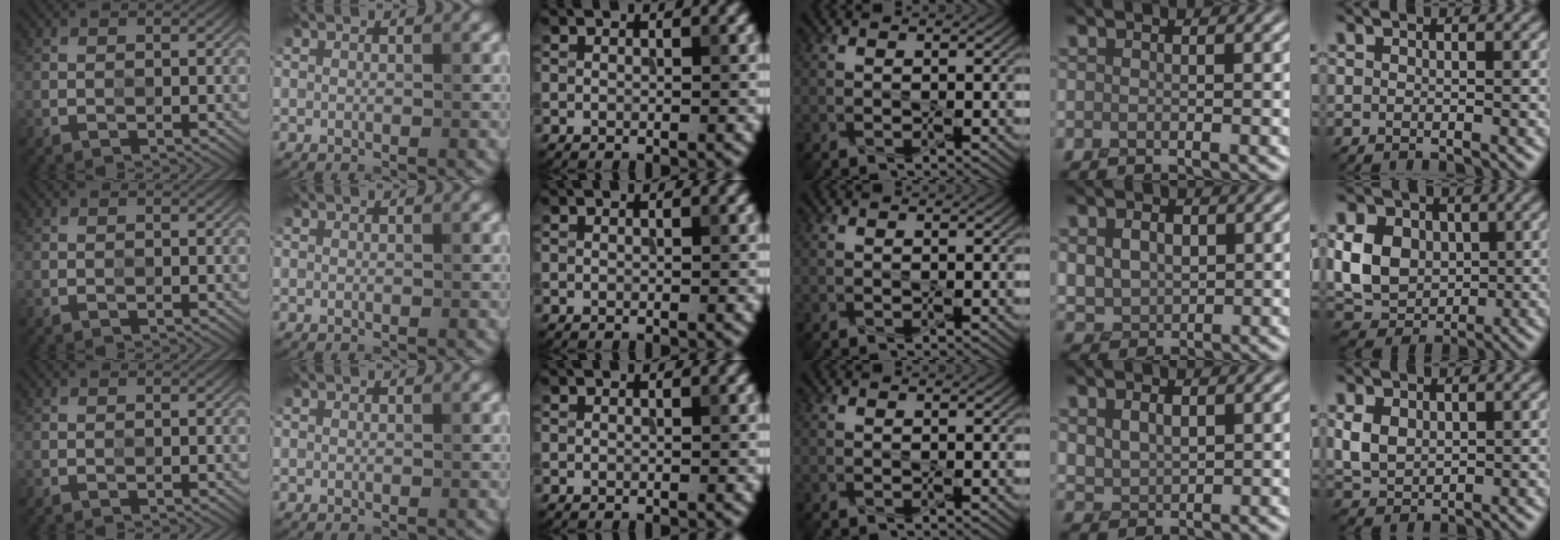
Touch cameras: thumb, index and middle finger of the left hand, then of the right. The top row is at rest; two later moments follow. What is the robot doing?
{"motion": "press", "object": "gel pad"}